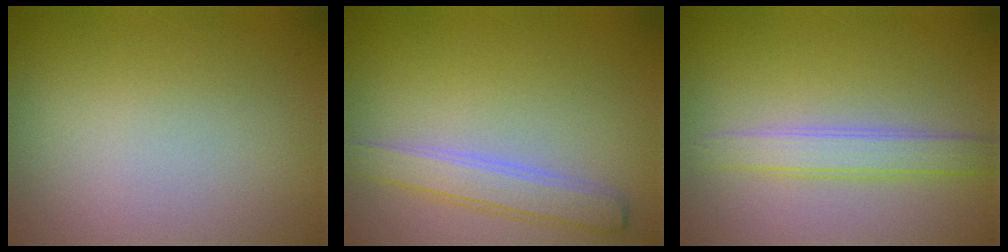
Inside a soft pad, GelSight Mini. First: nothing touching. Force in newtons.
{"total": 2.9, "press": 2.9, "slide": 0.2}
{"total": 2.6, "press": 2.6, "slide": 0.0}